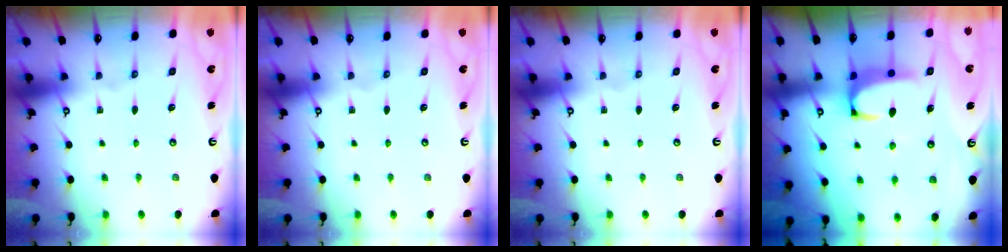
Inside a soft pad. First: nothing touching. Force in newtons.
{"total": 0.0}
{"total": 0.0}
{"total": 2.1, "press": 1.9, "slide": 1.0}